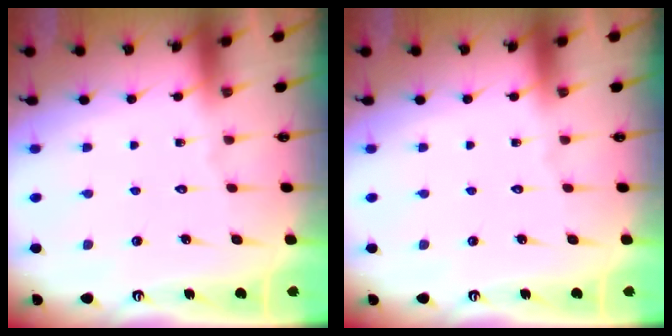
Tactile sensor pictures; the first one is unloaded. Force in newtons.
{"total": 0.0}